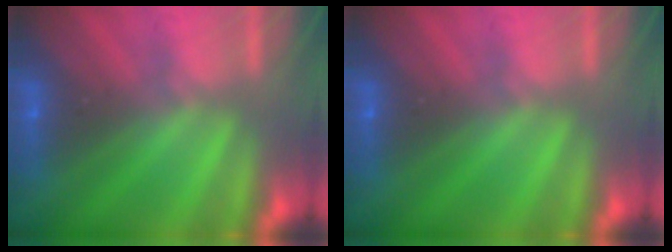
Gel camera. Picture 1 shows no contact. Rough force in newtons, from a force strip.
{"total": 0.0}